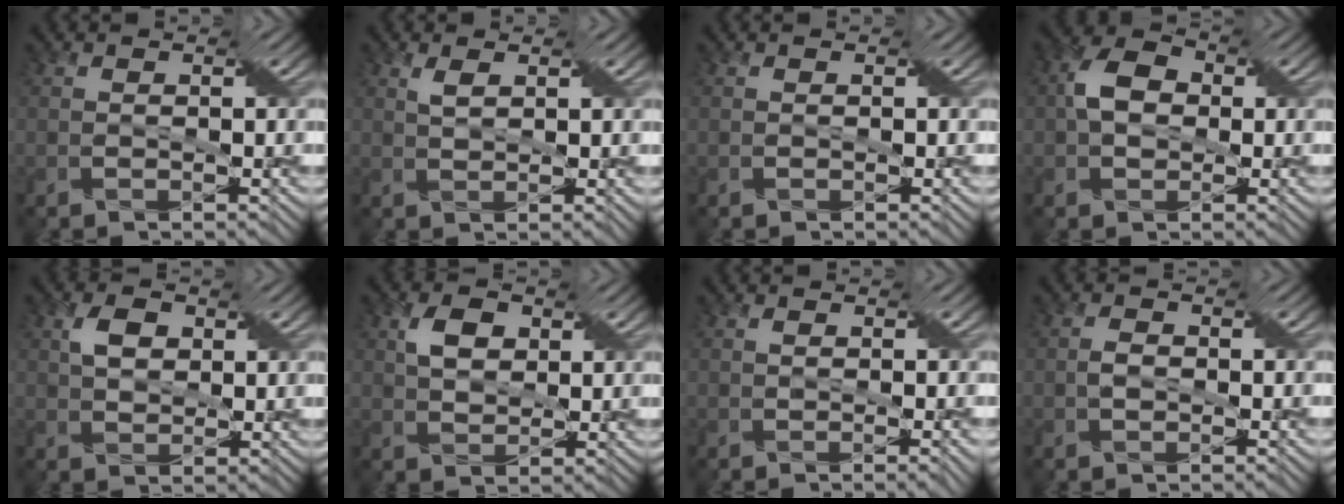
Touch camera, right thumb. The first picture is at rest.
{"total": 1.9, "force": [1.2, 0.4, 1.4], "torque": [-0.031, 0.007, 0.022]}
{"total": 0.0}
{"total": 5.3, "force": [0.1, 4.0, 3.5], "torque": [-0.071, 0.009, -0.007]}
{"total": 3.5, "force": [1.6, 2.3, 2.2], "torque": [-0.042, 0.005, 0.024]}
{"total": 4.1, "force": [1.9, 2.7, 2.4], "torque": [-0.047, 0.004, 0.029]}
{"total": 1.1, "force": [0.0, -0.1, 1.1], "torque": [-0.018, 0.001, -0.001]}
{"total": 1.4, "force": [-0.2, 1.0, 1.0], "torque": [-0.018, 0.002, -0.006]}